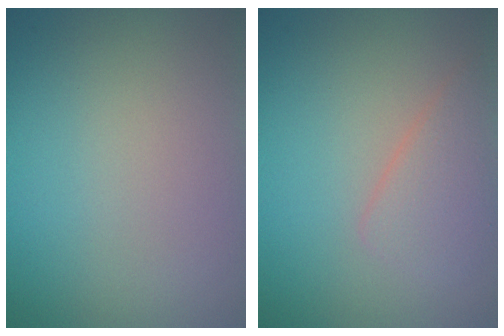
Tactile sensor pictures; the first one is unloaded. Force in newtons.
{"total": 2.5, "press": 2.5, "slide": 0.1}